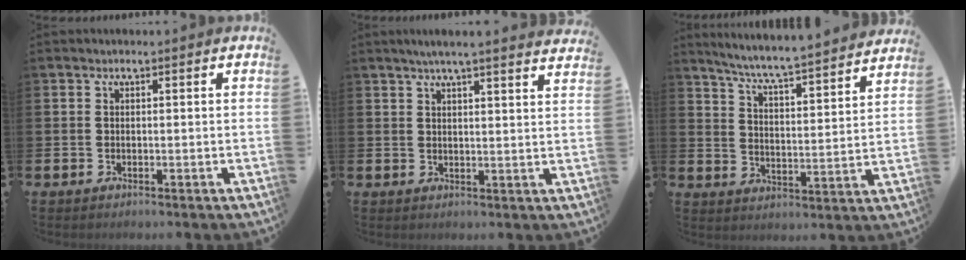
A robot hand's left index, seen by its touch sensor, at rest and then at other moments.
{"total": 4.3, "force": [4.0, -0.6, 1.4], "torque": [-0.036, -0.014, 0.072]}
{"total": 6.5, "force": [6.2, -0.5, 1.8], "torque": [-0.065, -0.053, 0.103]}